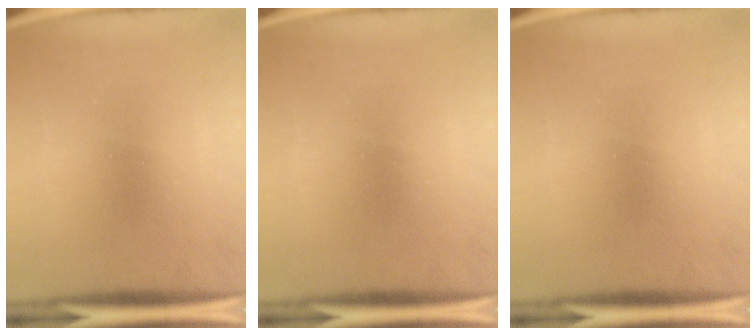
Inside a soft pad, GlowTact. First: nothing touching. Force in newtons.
{"total": 0.0}
{"total": 0.0}